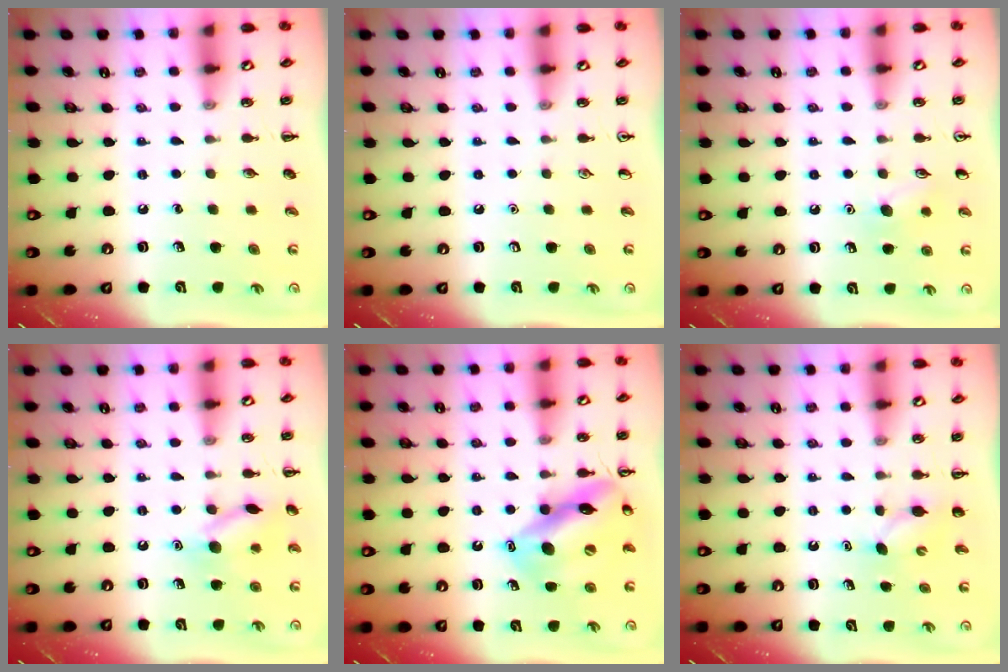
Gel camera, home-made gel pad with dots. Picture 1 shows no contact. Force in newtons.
{"total": 0.0}
{"total": 7.7, "press": 7.5, "slide": 1.9}
{"total": 10.9, "press": 10.8, "slide": 0.6}
{"total": 15.2, "press": 15.0, "slide": 2.2}
{"total": 3.5, "press": 3.4, "slide": 0.8}